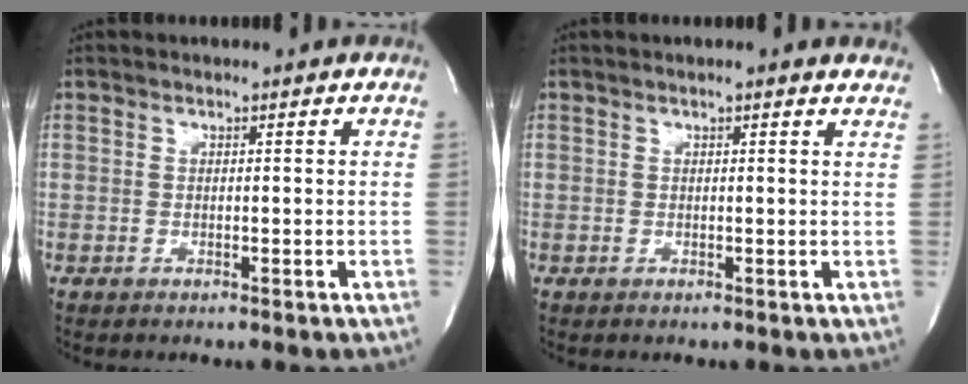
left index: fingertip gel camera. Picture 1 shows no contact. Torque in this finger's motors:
{"motor_torque": [0.02, -0.24, 0.08, -0.01]}